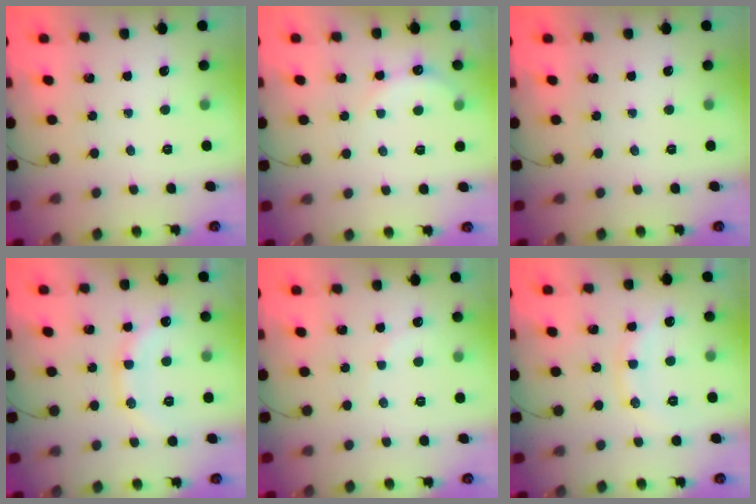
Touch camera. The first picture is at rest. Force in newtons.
{"total": 5.8, "press": 5.6, "slide": 1.4}
{"total": 0.0}
{"total": 13.5, "press": 13.5, "slide": 0.9}
{"total": 5.0, "press": 4.9, "slide": 1.0}
{"total": 11.0, "press": 10.9, "slide": 1.0}